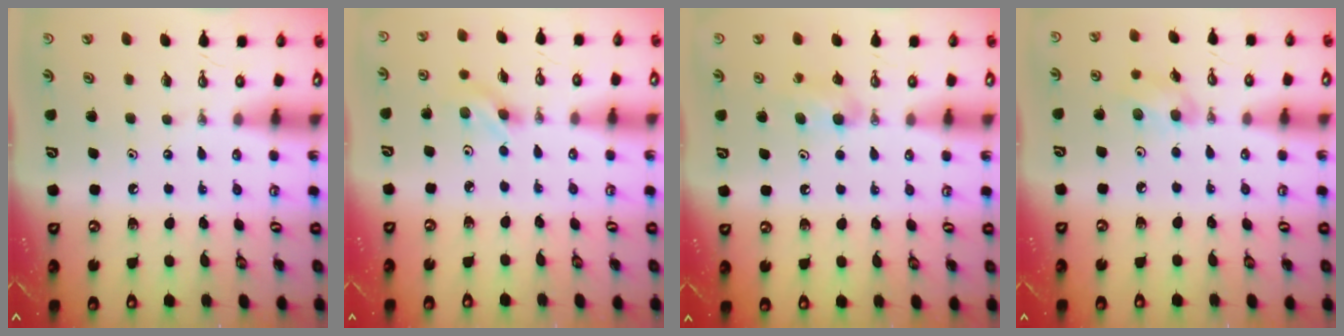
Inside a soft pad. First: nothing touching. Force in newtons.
{"total": 2.9, "press": 2.6, "slide": 1.4}
{"total": 8.1, "press": 4.5, "slide": 6.8}
{"total": 7.8, "press": 7.4, "slide": 2.5}